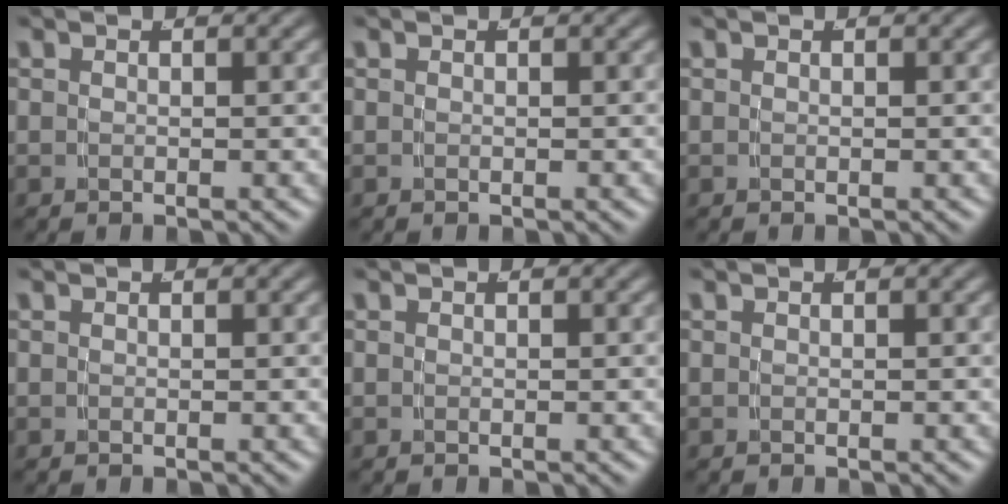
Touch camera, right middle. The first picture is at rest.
{"total": 0.0}
{"total": 0.0}
{"total": 0.0}
{"total": 0.0}
{"total": 0.0}